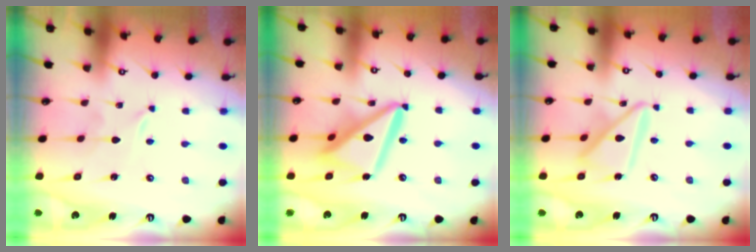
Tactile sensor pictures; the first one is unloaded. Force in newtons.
{"total": 15.4, "press": 15.3, "slide": 1.5}
{"total": 13.9, "press": 13.8, "slide": 1.4}